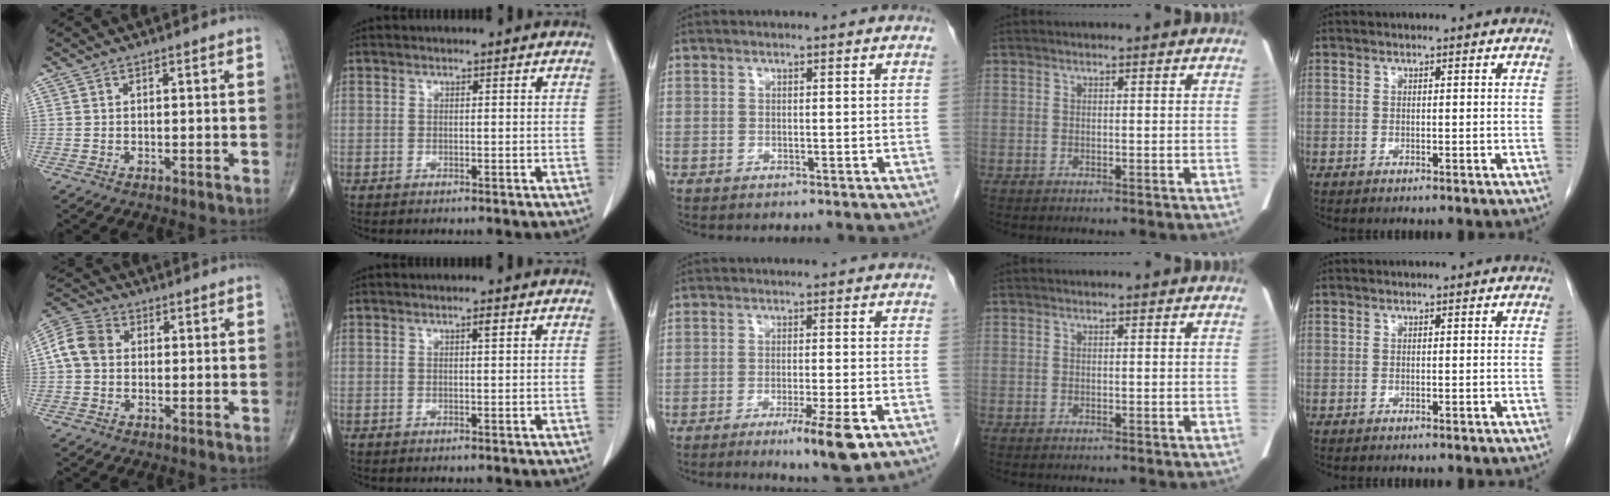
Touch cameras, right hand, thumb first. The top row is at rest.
{"thumb": {"total": 7.1, "force": [0.4, 5.7, 4.3], "torque": [-0.079, 0.021, -0.003]}, "index": {"total": 0.9, "force": [0.4, 0.1, 0.8], "torque": [-0.016, 0.001, 0.007]}, "middle": {"total": 7.1, "force": [-3.7, 0.0, 6.0], "torque": [-0.093, -0.018, -0.054]}}